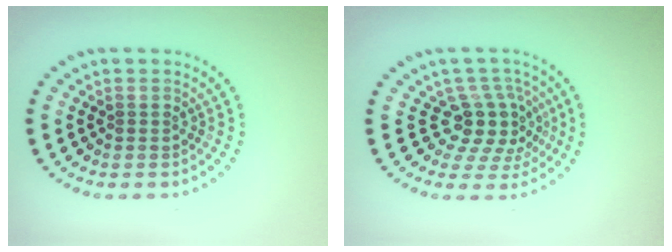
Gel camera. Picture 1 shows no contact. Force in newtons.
{"total": 4.1, "press": 3.0, "slide": 2.8}